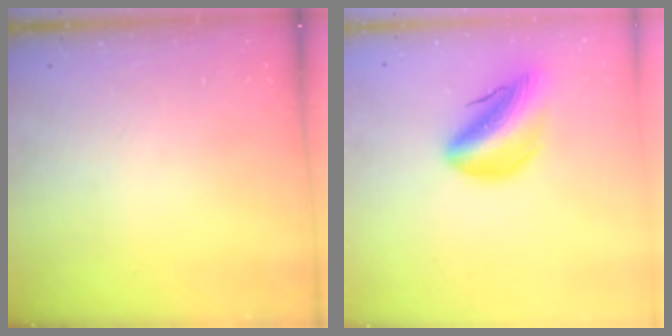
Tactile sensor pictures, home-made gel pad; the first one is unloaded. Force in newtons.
{"total": 13.4, "press": 12.9, "slide": 3.6}